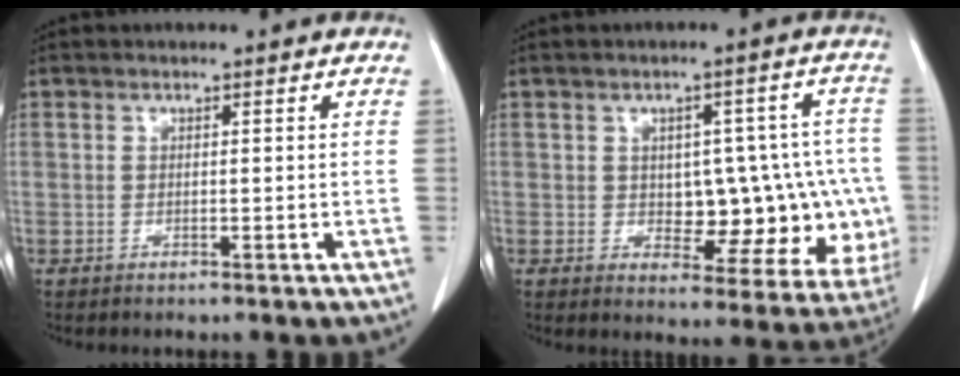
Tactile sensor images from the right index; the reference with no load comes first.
{"total": 14.2, "force": [-1.3, 7.1, 12.2], "torque": [-0.128, 0.025, 0.001]}